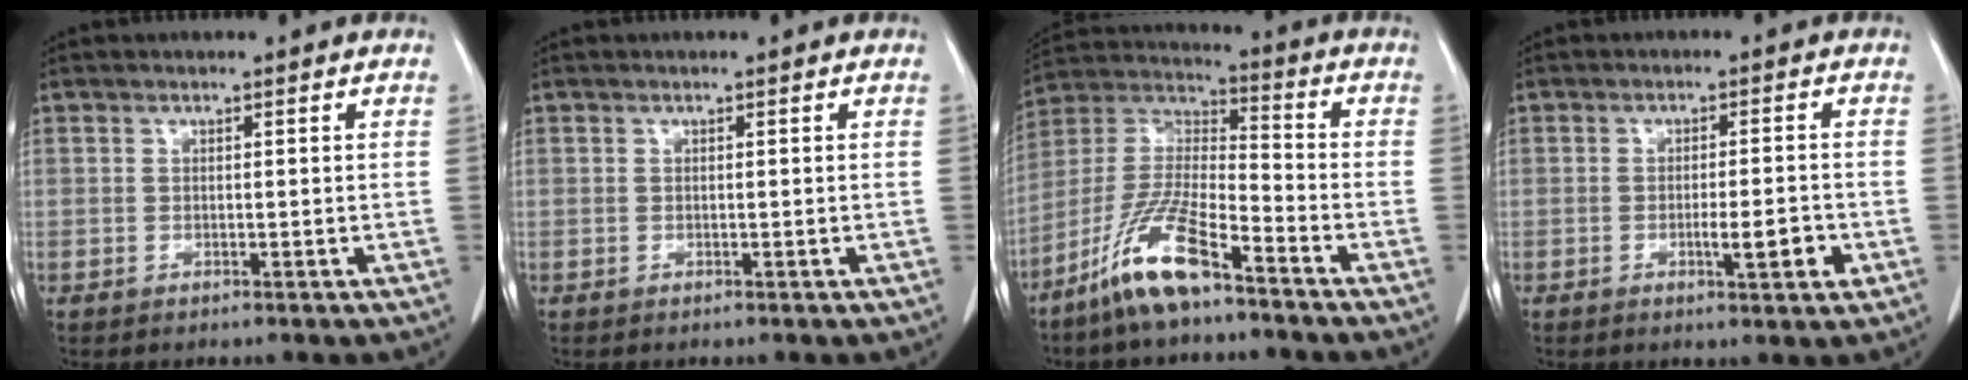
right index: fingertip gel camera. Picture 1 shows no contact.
{"total": 0.0}
{"total": 12.5, "force": [-8.5, 2.0, 9.0], "torque": [-0.196, -0.012, -0.169]}
{"total": 4.6, "force": [-1.6, 0.6, 4.3], "torque": [-0.063, -0.002, -0.021]}